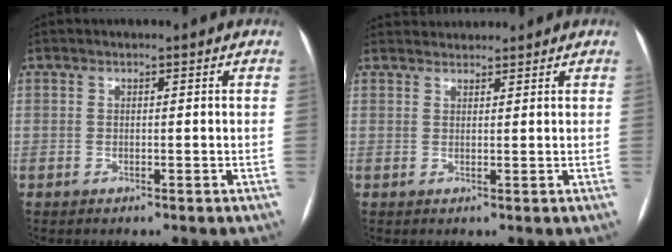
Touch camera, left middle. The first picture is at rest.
{"total": 2.9, "force": [2.8, 0.5, -0.1], "torque": [-0.001, 0.029, 0.051]}